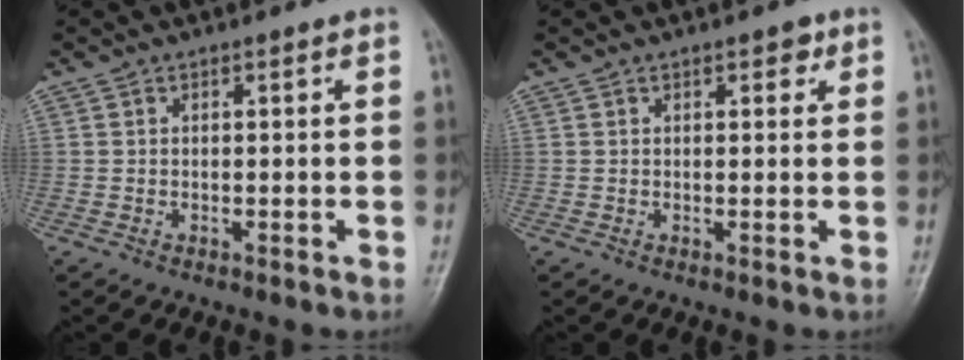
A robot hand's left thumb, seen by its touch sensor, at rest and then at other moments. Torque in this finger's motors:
{"motor_torque": [-0.15, -0.08, -0.05, 0.16, -0.04]}